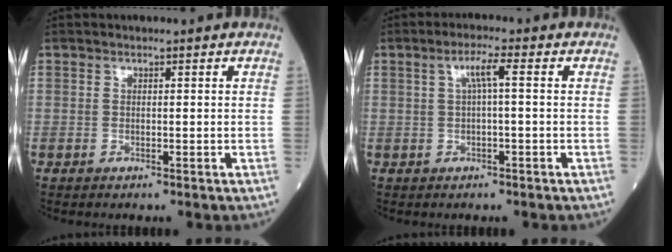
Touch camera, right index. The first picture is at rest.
{"total": 3.2, "force": [0.6, 0.1, 3.1], "torque": [-0.059, 0.011, 0.012]}